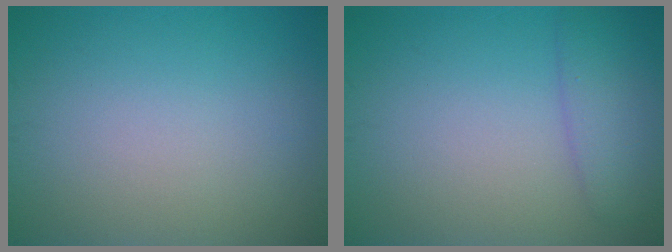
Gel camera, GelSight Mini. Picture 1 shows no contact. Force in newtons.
{"total": 2.8, "press": 2.8, "slide": 0.1}